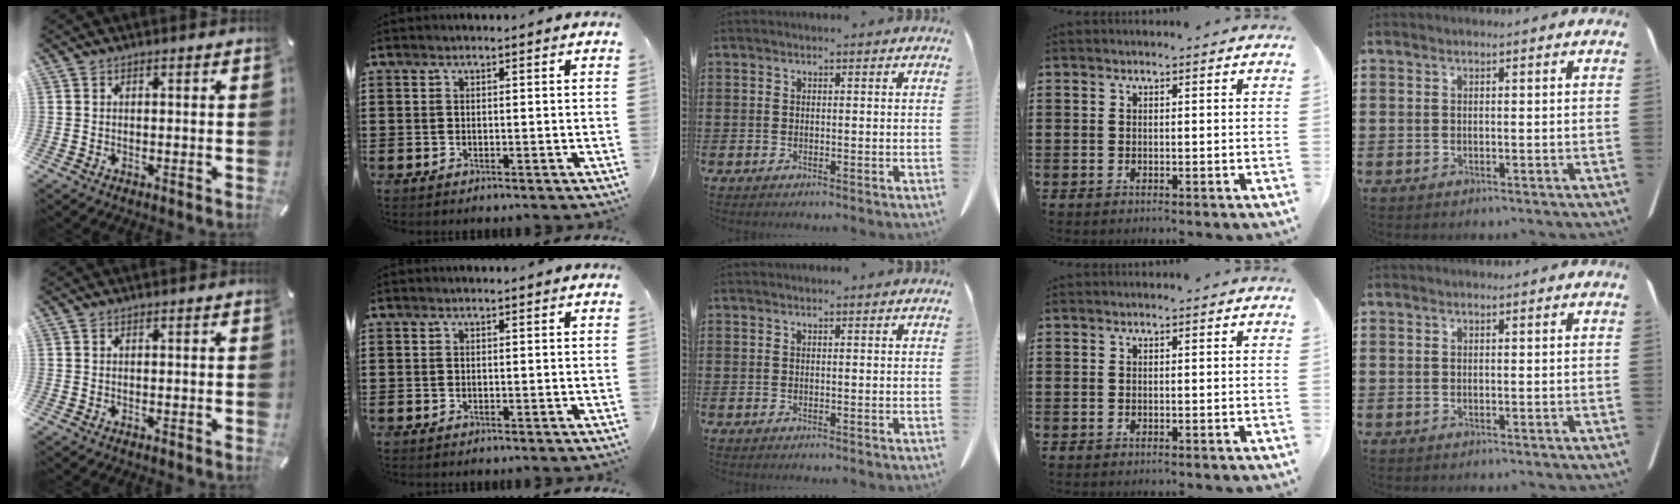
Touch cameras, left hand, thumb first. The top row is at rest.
{}